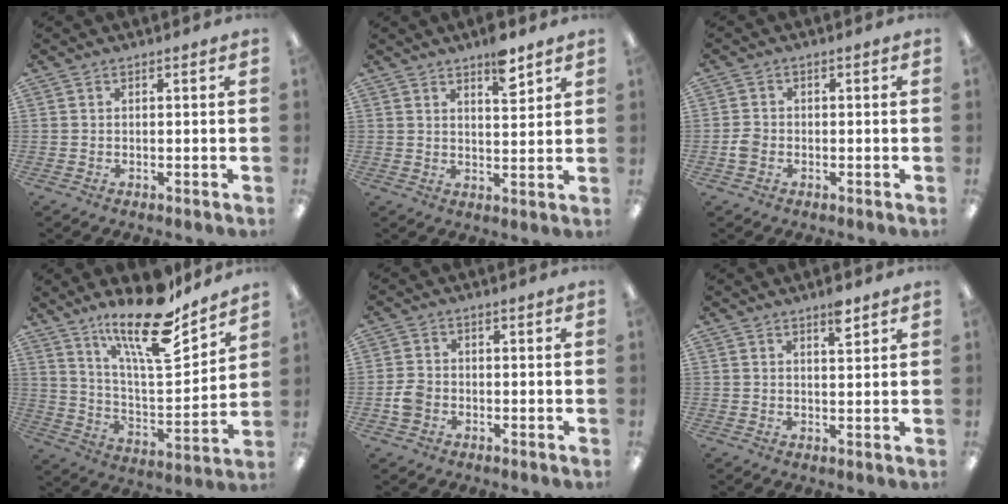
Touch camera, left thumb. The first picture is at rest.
{"total": 6.8, "force": [5.0, 2.4, 4.0], "torque": [-0.042, -0.031, 0.081]}
{"total": 2.6, "force": [-1.0, 2.0, 1.4], "torque": [-0.023, 0.006, -0.018]}
{"total": 20.2, "force": [14.8, 5.6, 12.5], "torque": [-0.213, -0.097, 0.246]}
{"total": 3.8, "force": [-1.3, 3.0, 1.9], "torque": [-0.038, 0.008, -0.027]}
{"total": 4.2, "force": [2.9, 1.2, 2.8], "torque": [-0.038, -0.009, 0.046]}